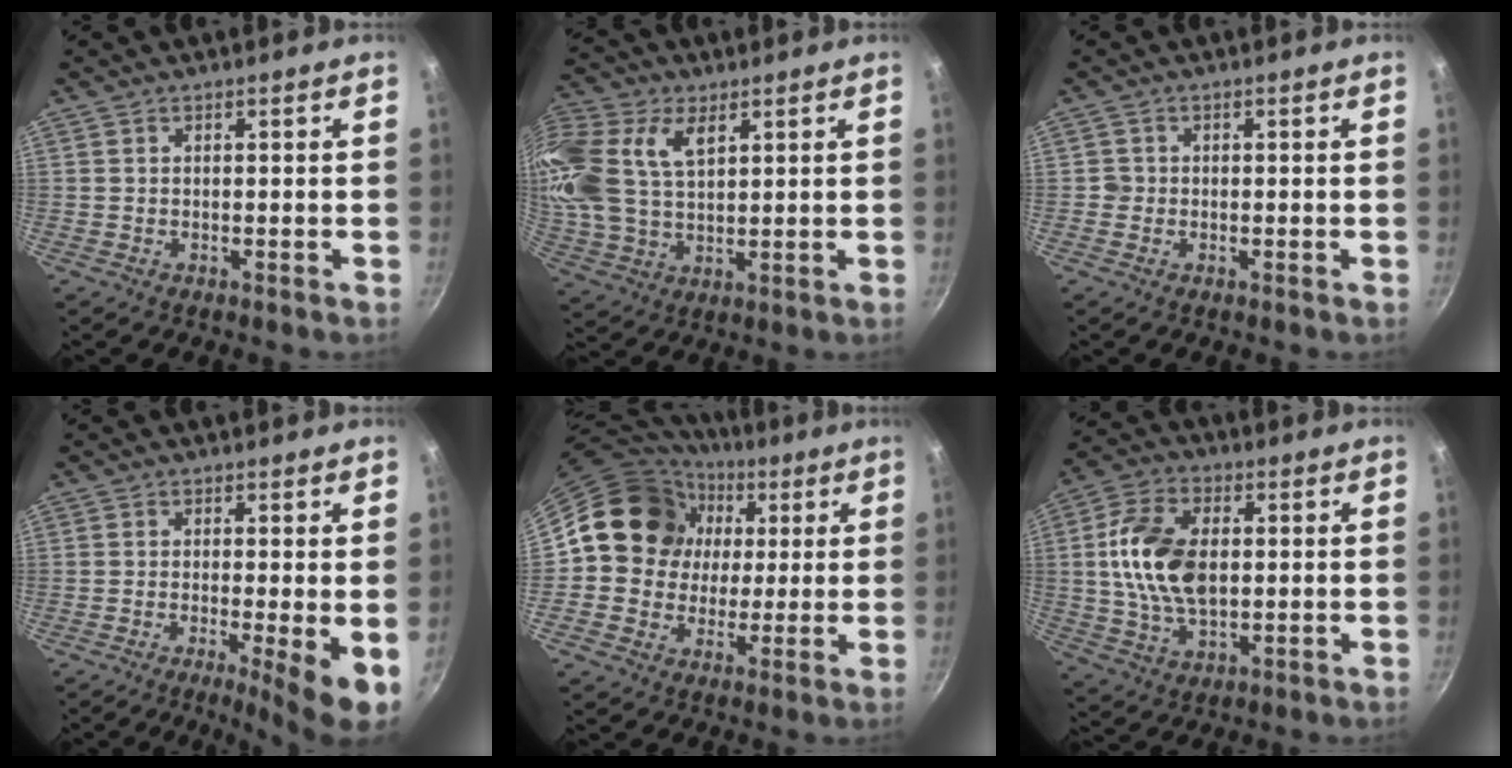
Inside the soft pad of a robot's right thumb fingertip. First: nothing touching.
{"total": 18.8, "force": [6.9, 11.9, 12.9], "torque": [-0.291, 0.006, 0.131]}
{"total": 1.4, "force": [-0.4, 1.4, 0.2], "torque": [0.002, 0.005, -0.008]}
{"total": 7.2, "force": [-1.5, 0.9, 7.0], "torque": [-0.103, -0.011, -0.023]}
{"total": 14.9, "force": [3.0, 13.4, 5.9], "torque": [-0.073, 0.010, 0.036]}
{"total": 14.8, "force": [1.3, 9.2, 11.5], "torque": [-0.198, 0.006, 0.018]}